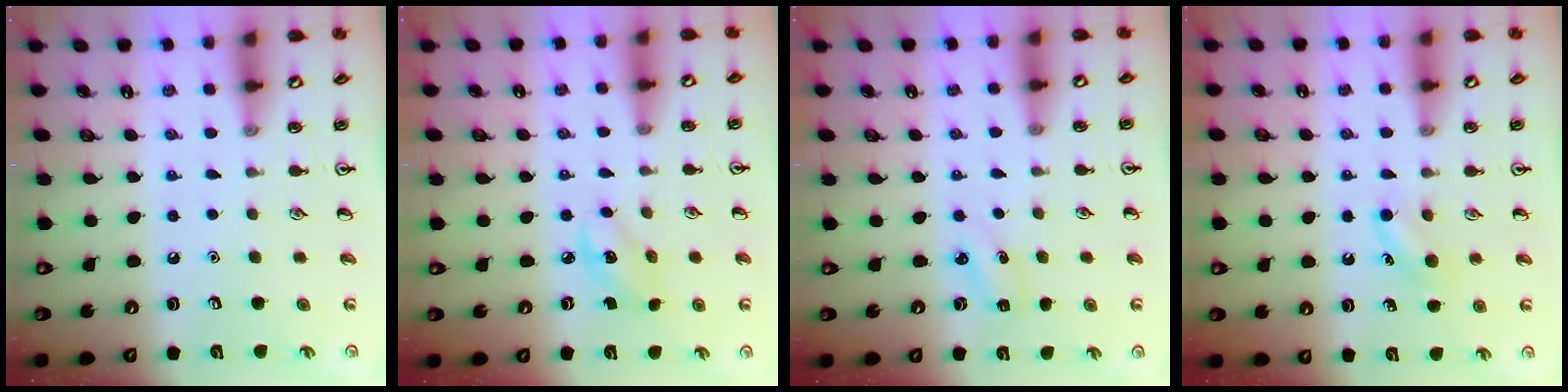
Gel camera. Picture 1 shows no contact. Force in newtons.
{"total": 2.9, "press": 2.8, "slide": 0.7}
{"total": 2.5, "press": 2.4, "slide": 0.8}
{"total": 4.3, "press": 4.1, "slide": 1.5}